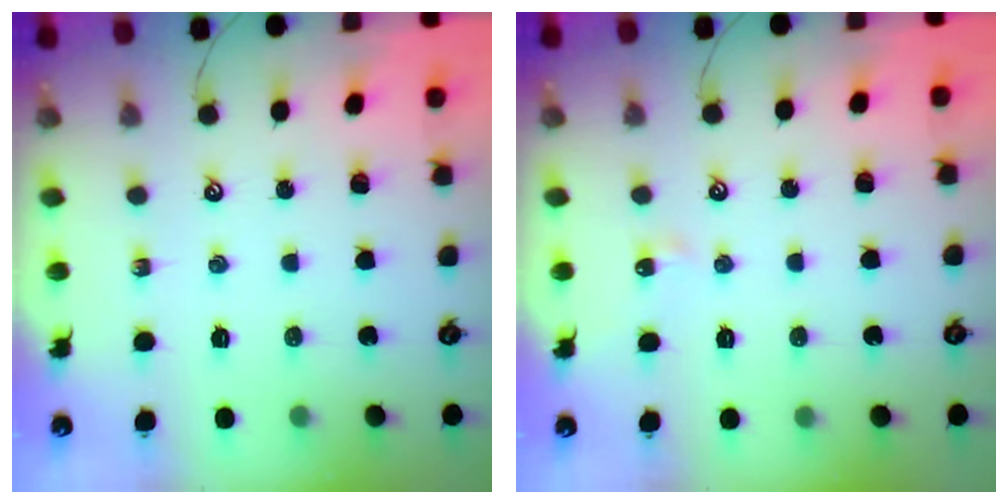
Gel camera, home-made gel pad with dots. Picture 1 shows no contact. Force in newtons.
{"total": 4.0, "press": 3.9, "slide": 0.6}